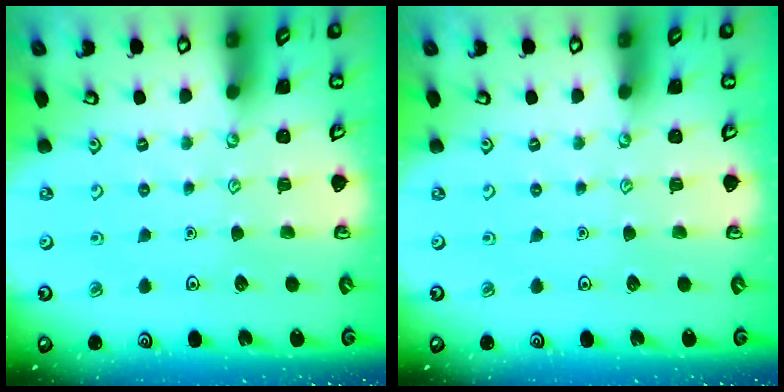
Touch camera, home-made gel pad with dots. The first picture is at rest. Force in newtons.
{"total": 0.0}